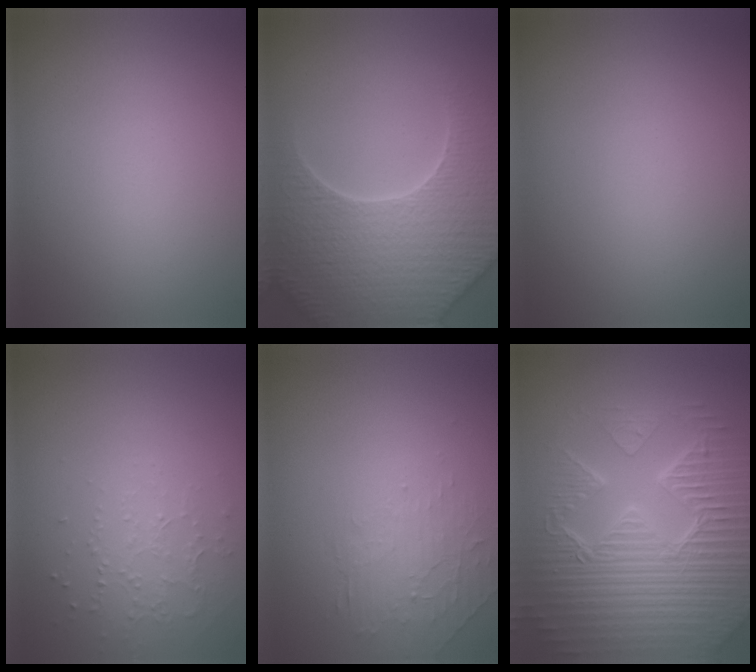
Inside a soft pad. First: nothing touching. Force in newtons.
{"total": 7.8, "press": 7.5, "slide": 2.1}
{"total": 0.0}
{"total": 1.0, "press": 0.7, "slide": 0.8}
{"total": 1.9, "press": 0.6, "slide": 1.8}
{"total": 9.6, "press": 6.8, "slide": 6.8}